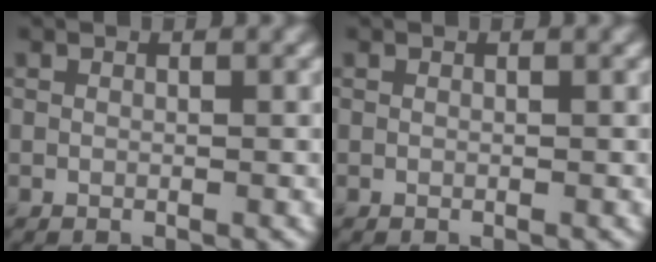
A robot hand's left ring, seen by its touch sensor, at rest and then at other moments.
{"total": 0.0}